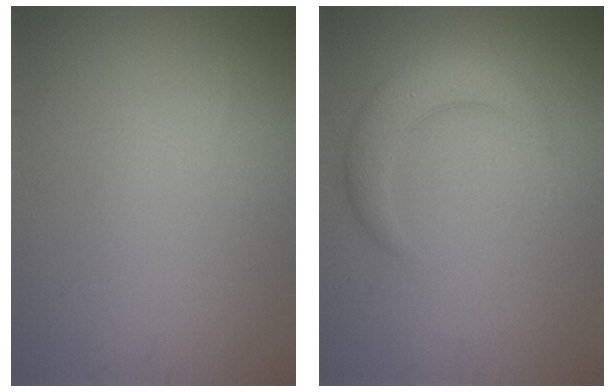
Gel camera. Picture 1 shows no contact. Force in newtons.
{"total": 3.4, "press": 3.4, "slide": 0.2}